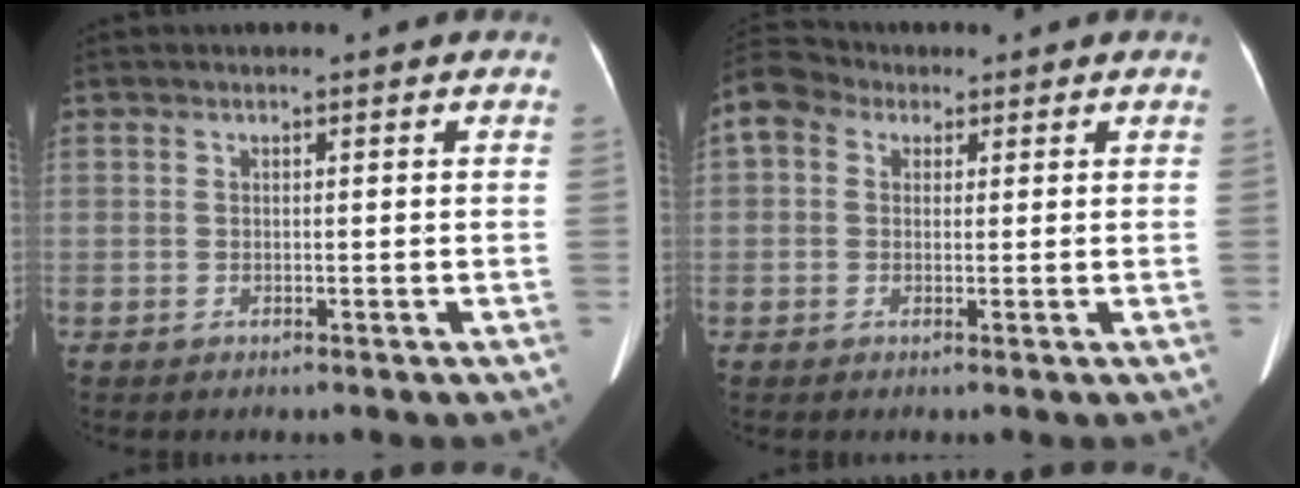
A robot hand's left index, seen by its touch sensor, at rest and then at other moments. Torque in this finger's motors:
{"motor_torque": [-0.22, -0.16, 0.31, 0.09]}